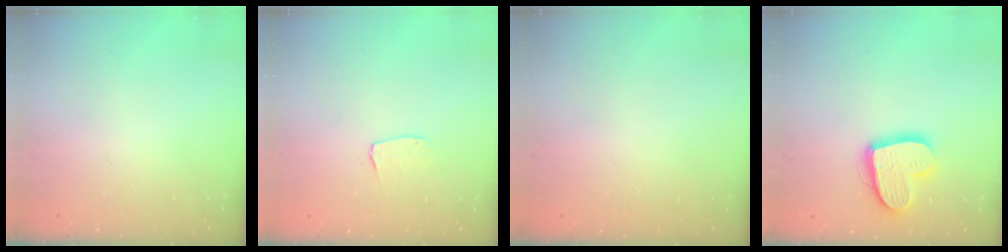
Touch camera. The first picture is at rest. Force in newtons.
{"total": 3.7, "press": 3.7, "slide": 0.2}
{"total": 0.0}
{"total": 16.2, "press": 16.2, "slide": 1.4}